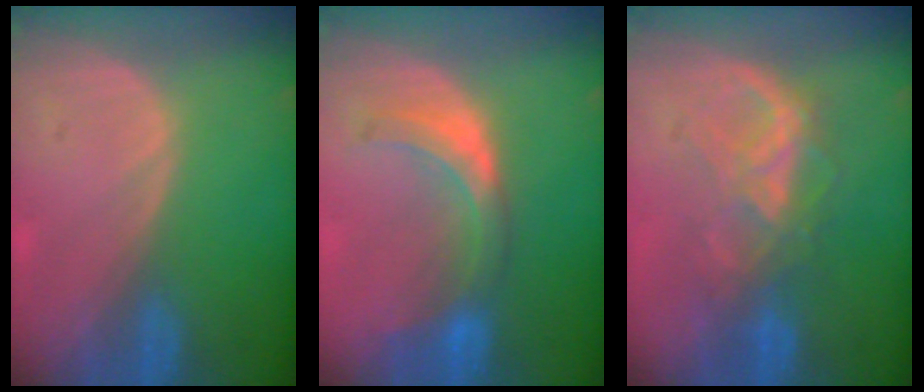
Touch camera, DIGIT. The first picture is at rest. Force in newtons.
{"total": 6.6, "press": 6.6, "slide": 0.6}
{"total": 6.4, "press": 6.4, "slide": 0.7}